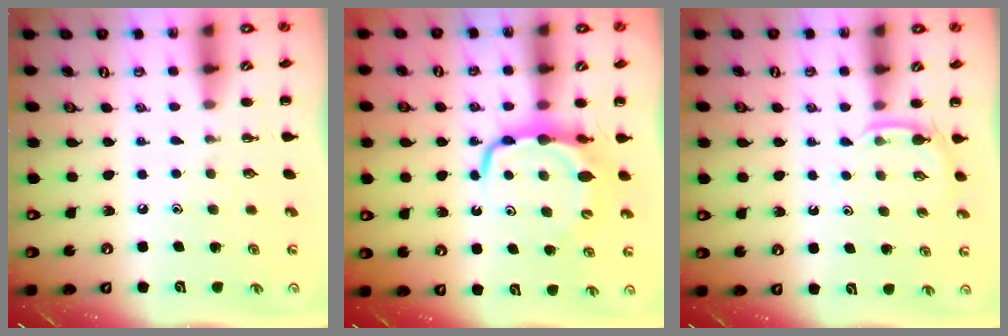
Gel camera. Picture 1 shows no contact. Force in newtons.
{"total": 7.2, "press": 7.2, "slide": 0.4}
{"total": 3.1, "press": 2.9, "slide": 1.1}